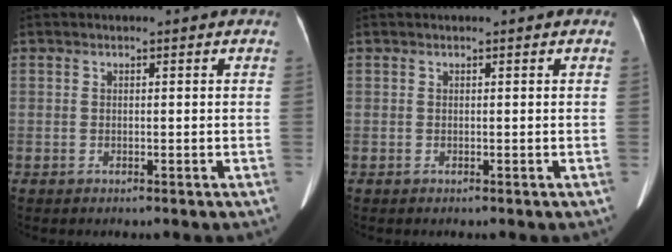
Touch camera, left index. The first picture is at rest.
{"total": 0.0}